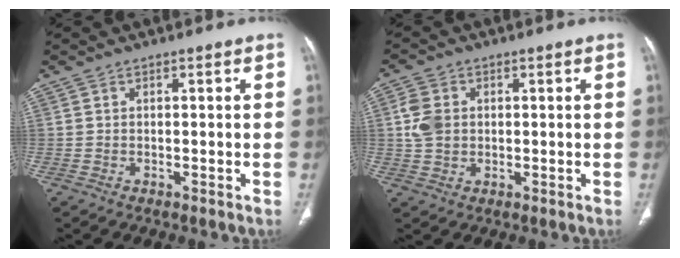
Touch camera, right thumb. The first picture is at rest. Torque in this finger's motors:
{"motor_torque": [0.69, 0.58, 0.39, 0.81, 0.06]}